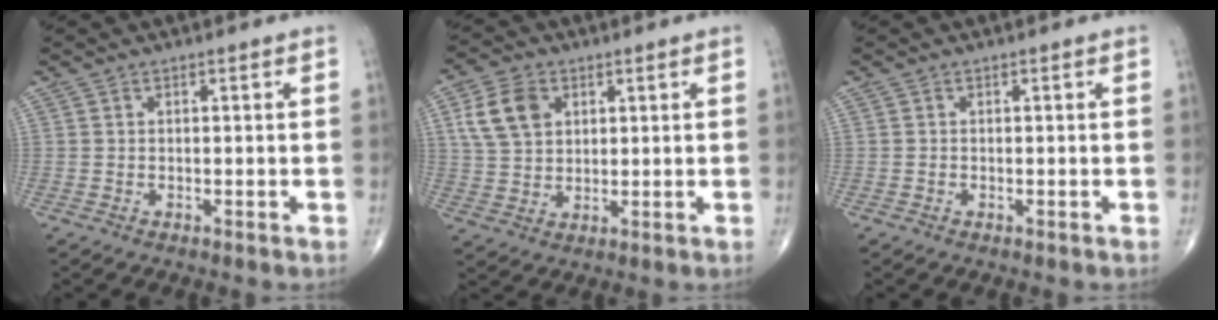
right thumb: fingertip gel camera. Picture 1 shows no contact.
{"total": 8.8, "force": [3.1, 6.2, 5.4], "torque": [-0.092, -0.003, 0.061]}
{"total": 0.0}